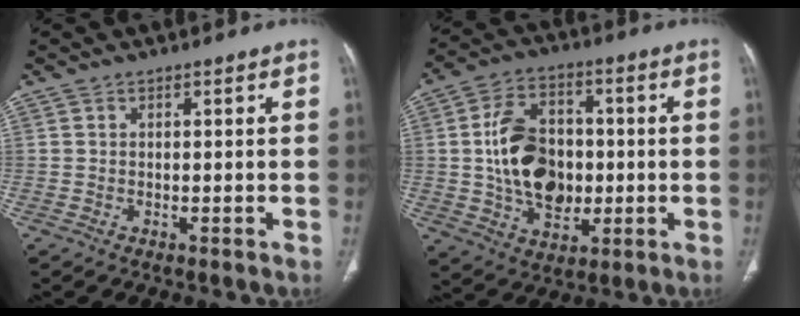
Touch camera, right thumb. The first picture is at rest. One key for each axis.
{"total": 15.8, "fx": -0.2, "fy": 11.1, "fz": 11.2, "tx": -0.168, "ty": 0.011, "tz": 0.002}